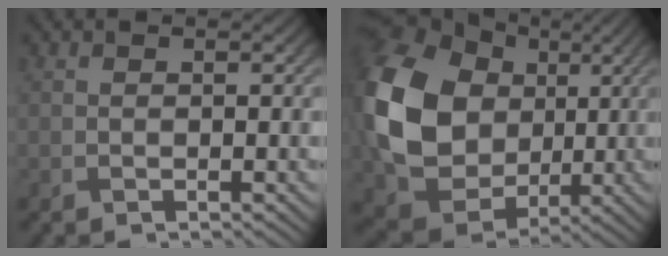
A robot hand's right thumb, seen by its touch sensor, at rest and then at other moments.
{"total": 18.3, "force": [1.8, 14.8, 10.7], "torque": [-0.261, -0.016, 0.035]}